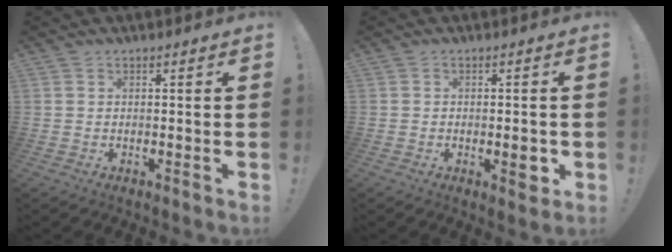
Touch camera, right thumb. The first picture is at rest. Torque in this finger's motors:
{"motor_torque": [-0.09, 0.04, 0.40, -0.16, 0.02]}